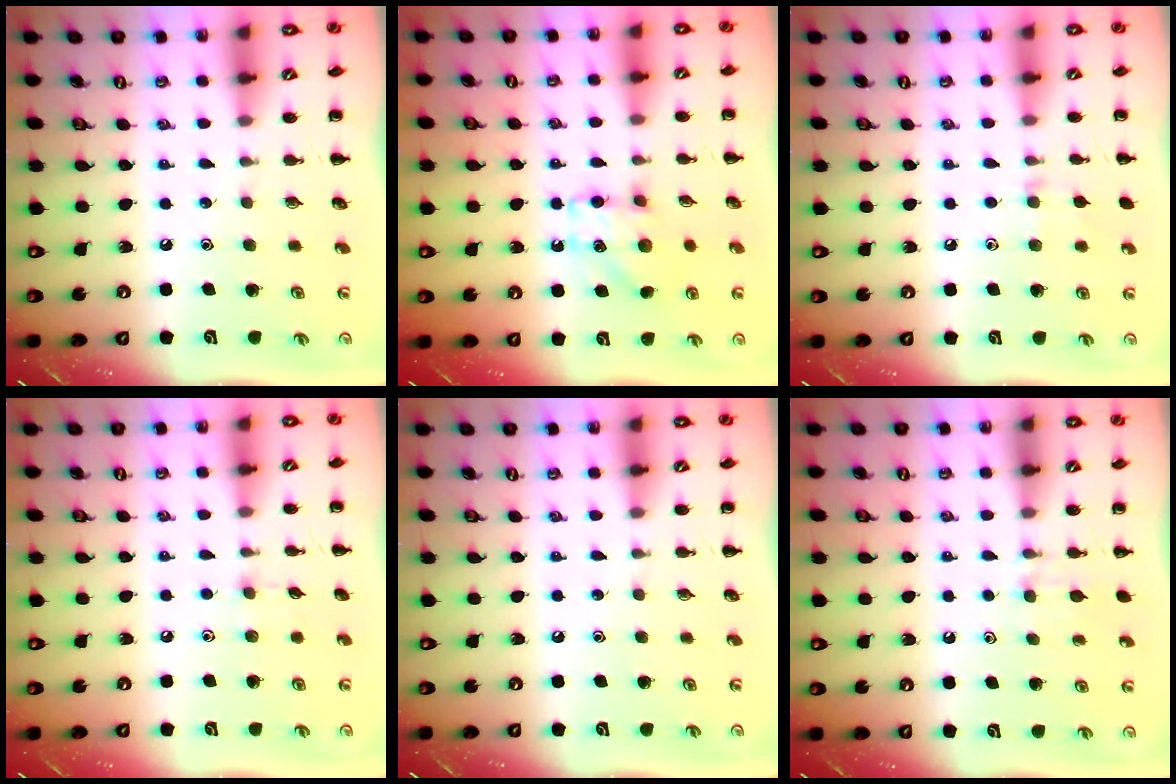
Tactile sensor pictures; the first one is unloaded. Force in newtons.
{"total": 8.0, "press": 7.9, "slide": 1.1}
{"total": 6.2, "press": 5.8, "slide": 2.2}
{"total": 3.2, "press": 3.0, "slide": 1.1}
{"total": 0.0}
{"total": 6.2, "press": 5.9, "slide": 1.8}